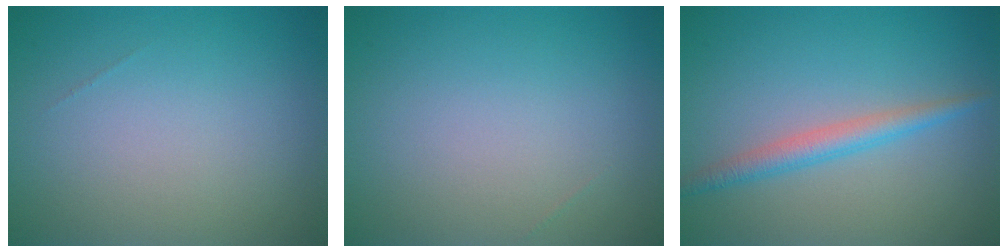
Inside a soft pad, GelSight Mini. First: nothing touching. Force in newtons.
{"total": 0.0}
{"total": 2.5, "press": 2.5, "slide": 0.1}